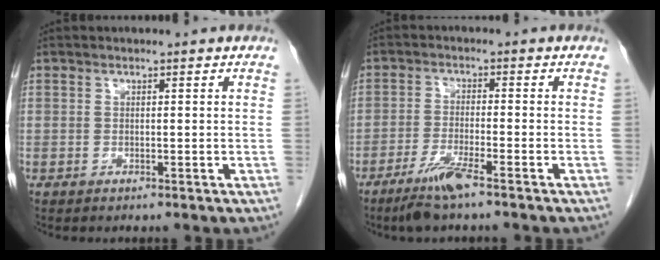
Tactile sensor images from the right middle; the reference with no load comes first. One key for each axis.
{"total": 5.5, "fx": -3.9, "fy": 0.0, "fz": 3.9, "tx": -0.081, "ty": -0.013, "tz": -0.077}